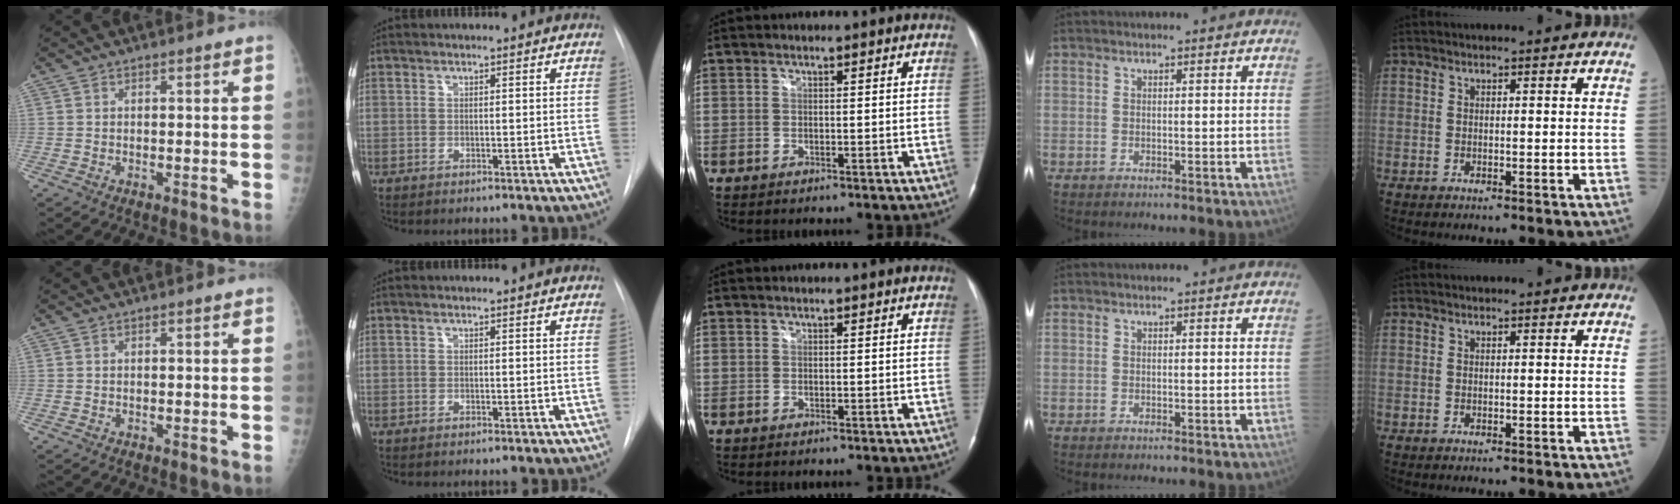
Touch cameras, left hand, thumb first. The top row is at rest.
{}